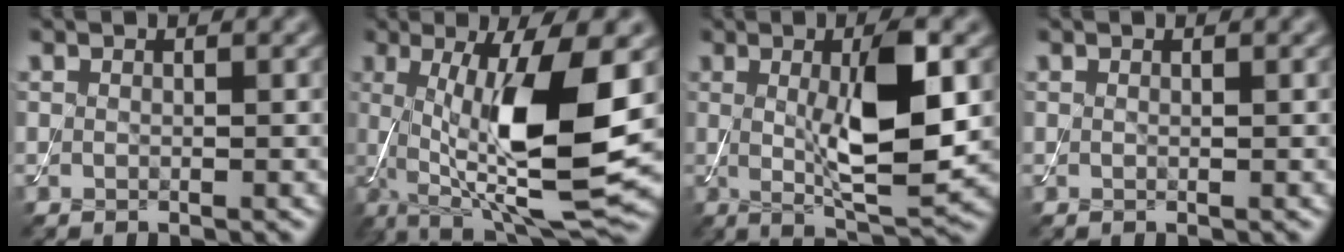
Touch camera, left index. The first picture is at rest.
{"total": 12.1, "force": [0.1, 3.0, 11.8], "torque": [-0.196, -0.011, 0.009]}
{"total": 8.1, "force": [0.6, 2.0, 7.8], "torque": [-0.123, -0.010, 0.015]}
{"total": 0.0}